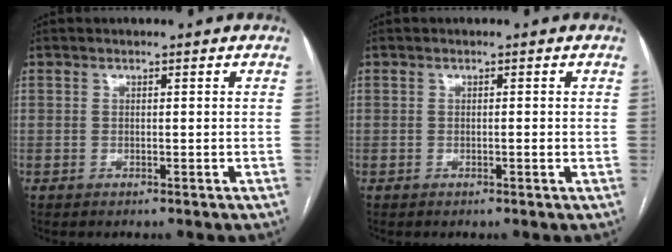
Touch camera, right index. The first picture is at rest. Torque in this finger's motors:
{"motor_torque": [0.16, 0.17, 0.01, 0.01]}